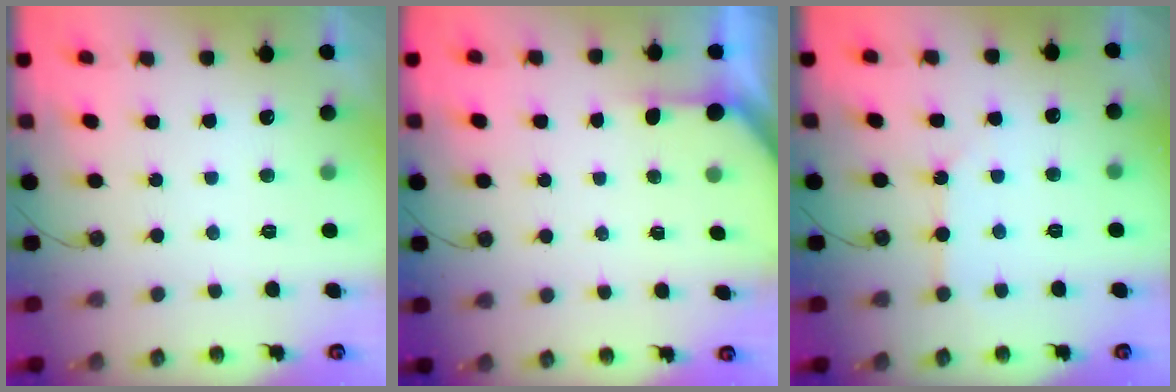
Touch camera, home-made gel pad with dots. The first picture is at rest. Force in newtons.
{"total": 1.7, "press": 1.7, "slide": 0.2}
{"total": 2.8, "press": 2.7, "slide": 0.4}